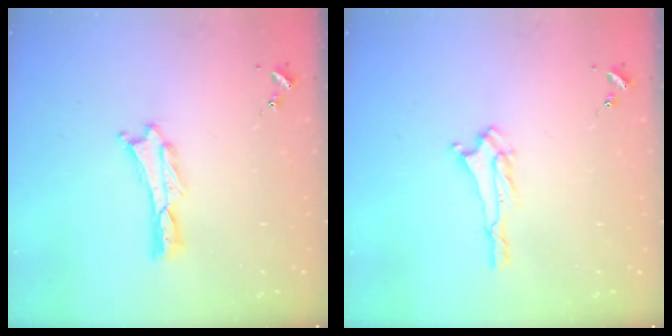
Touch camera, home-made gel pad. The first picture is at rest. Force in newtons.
{"total": 1.9, "press": 1.9, "slide": 0.4}